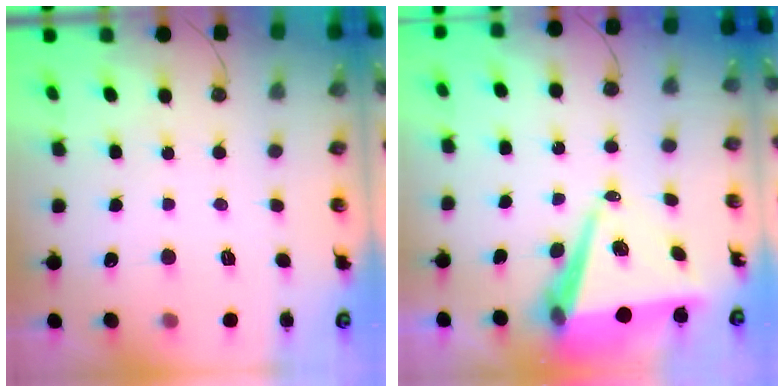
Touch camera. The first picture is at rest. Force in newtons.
{"total": 8.9, "press": 7.8, "slide": 4.3}